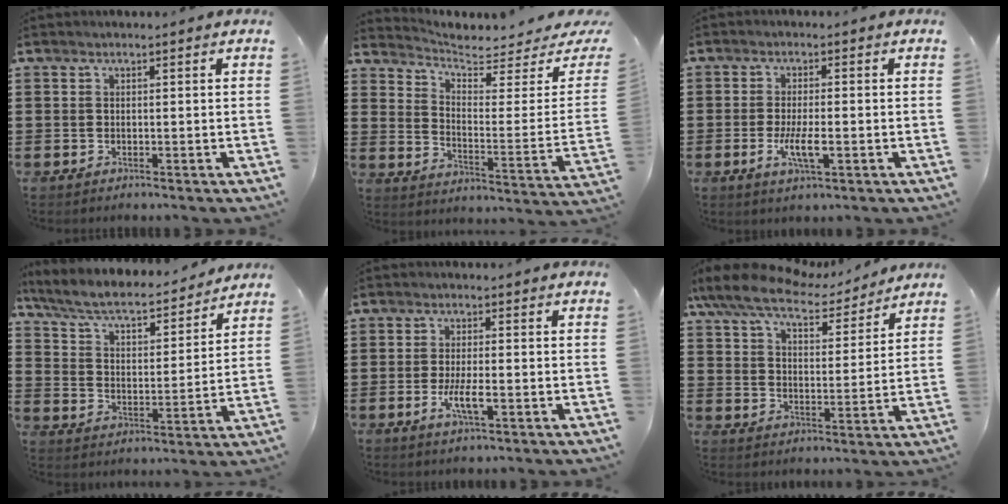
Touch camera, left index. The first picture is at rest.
{"total": 4.7, "force": [4.2, 1.2, 1.7], "torque": [-0.053, -0.038, 0.067]}
{"total": 5.1, "force": [-1.4, 1.3, 4.7], "torque": [-0.090, -0.004, -0.026]}
{"total": 6.4, "force": [5.5, 1.0, 3.1], "torque": [-0.083, -0.035, 0.088]}
{"total": 4.5, "force": [-1.5, 1.1, 4.1], "torque": [-0.081, -0.004, -0.028]}
{"total": 8.9, "force": [7.8, 1.9, 3.8], "torque": [-0.107, -0.037, 0.138]}